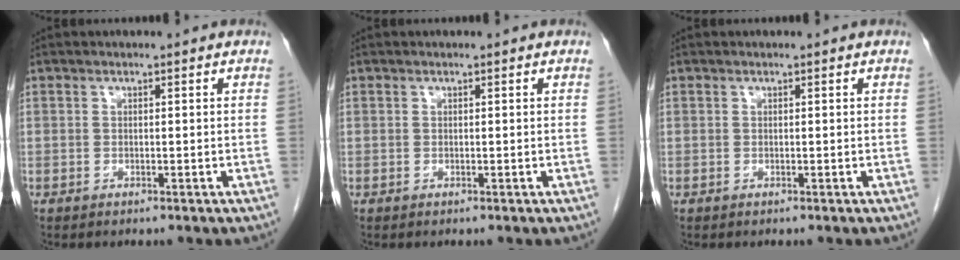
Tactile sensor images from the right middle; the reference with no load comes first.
{"total": 0.0}
{"total": 0.0}